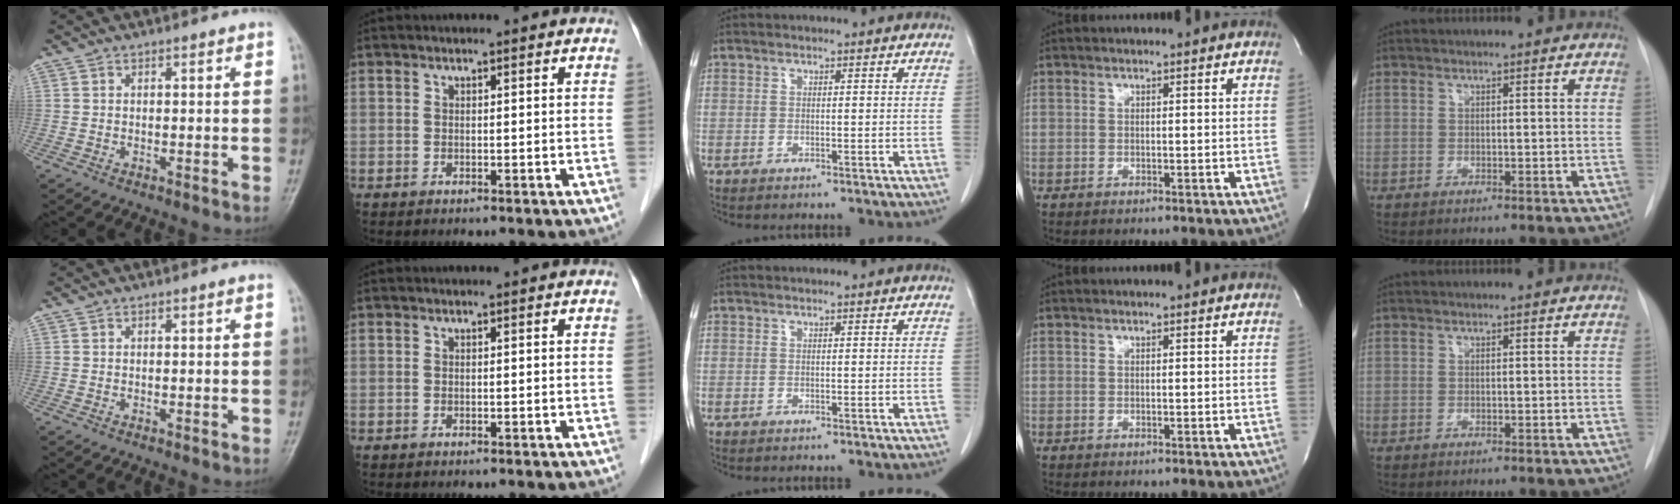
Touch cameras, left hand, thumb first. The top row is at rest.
{}